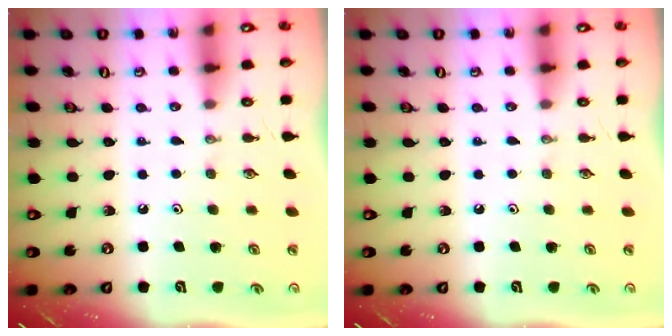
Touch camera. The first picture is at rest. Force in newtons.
{"total": 0.0}